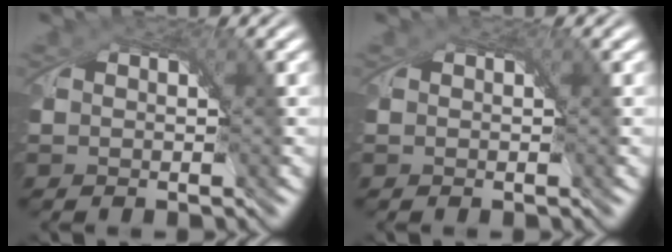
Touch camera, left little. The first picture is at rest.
{"total": 0.0}